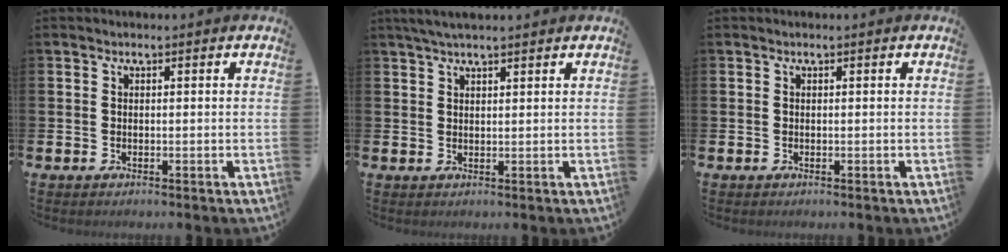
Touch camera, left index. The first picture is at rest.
{"total": 2.8, "force": [2.3, 0.4, 1.4], "torque": [-0.024, 0.000, 0.041]}
{"total": 0.0}